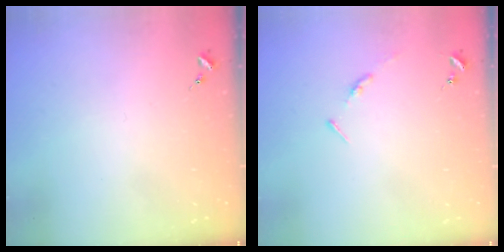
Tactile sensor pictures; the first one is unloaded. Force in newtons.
{"total": 3.4, "press": 3.4, "slide": 0.3}